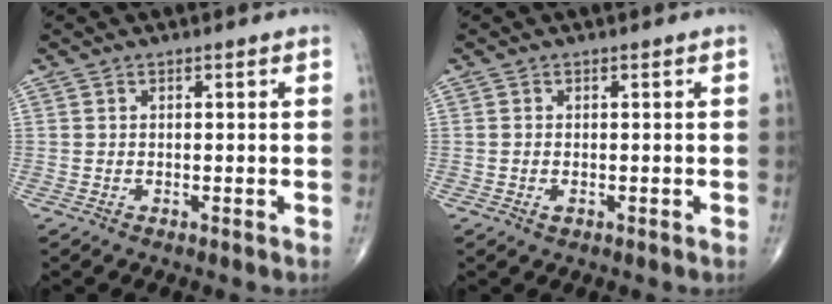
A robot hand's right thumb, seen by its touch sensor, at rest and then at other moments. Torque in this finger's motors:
{"motor_torque": [-0.37, 0.30, -0.07, 0.23, 0.02]}